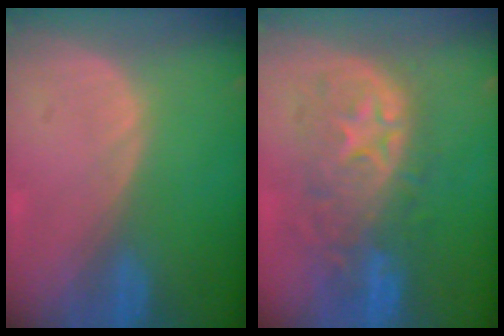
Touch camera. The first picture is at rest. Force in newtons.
{"total": 9.9, "press": 9.2, "slide": 3.5}